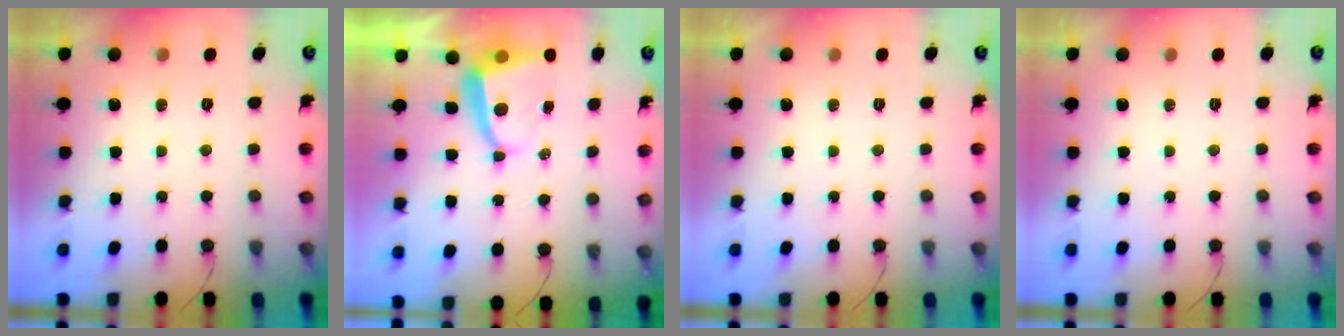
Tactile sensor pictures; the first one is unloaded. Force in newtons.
{"total": 6.1, "press": 6.1, "slide": 0.7}
{"total": 0.0}
{"total": 0.0}